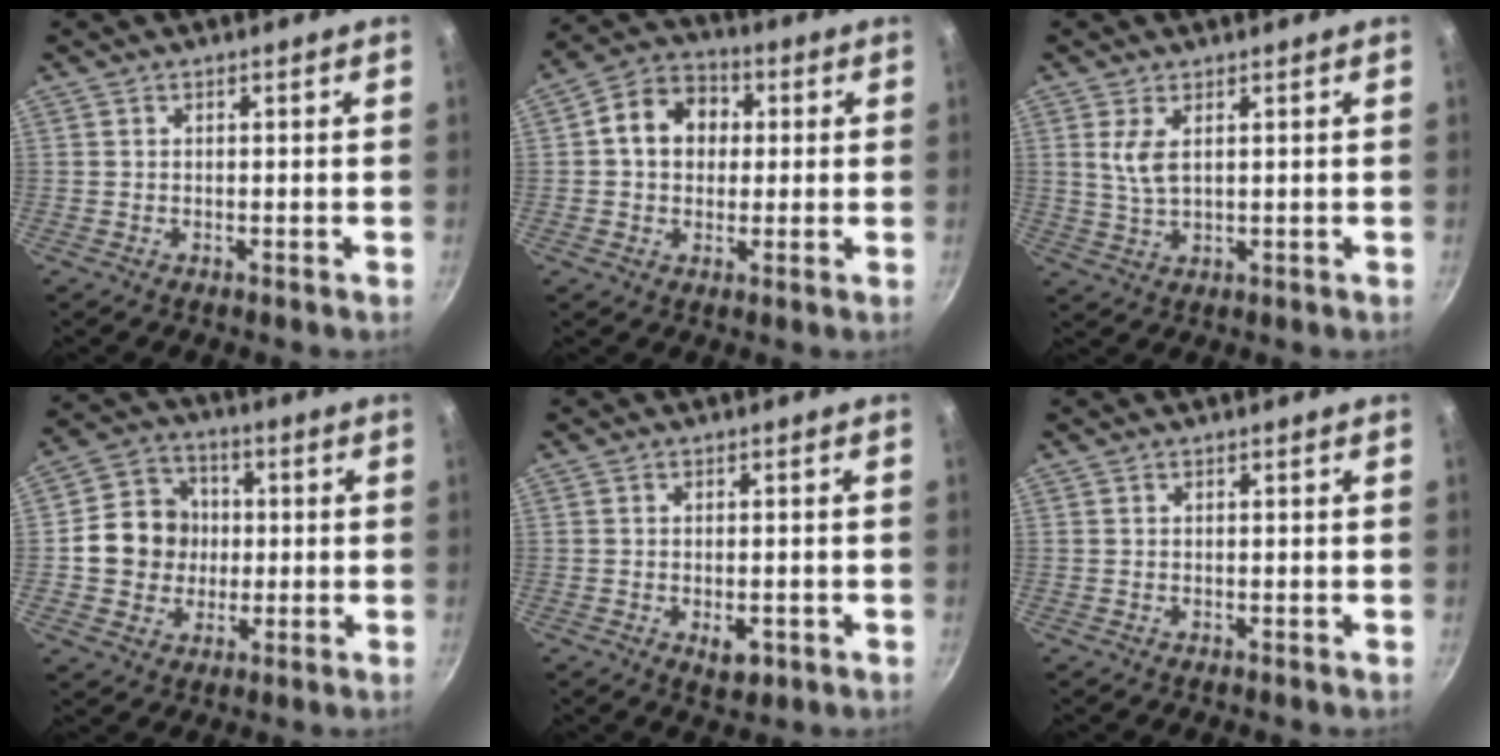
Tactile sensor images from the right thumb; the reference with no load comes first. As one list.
[{"total": 10.3, "force": [1.5, 8.3, 5.8], "torque": [-0.065, 0.020, 0.007]}, {"total": 4.4, "force": [1.4, 1.9, 3.7], "torque": [-0.076, -0.011, 0.032]}, {"total": 11.8, "force": [0.1, 10.7, 4.8], "torque": [-0.048, 0.021, -0.007]}, {"total": 3.9, "force": [-1.3, 2.1, 3.0], "torque": [-0.037, 0.001, -0.014]}, {"total": 0.0}]